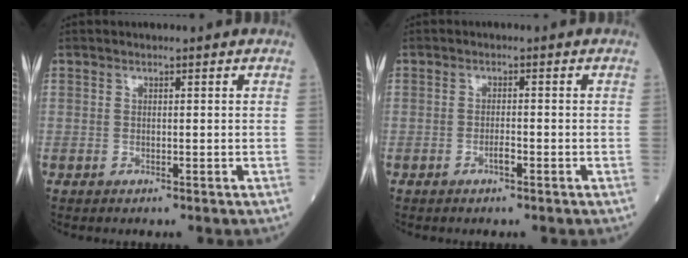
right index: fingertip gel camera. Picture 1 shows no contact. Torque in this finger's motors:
{"motor_torque": [0.22, -0.15, 0.14, 0.02]}